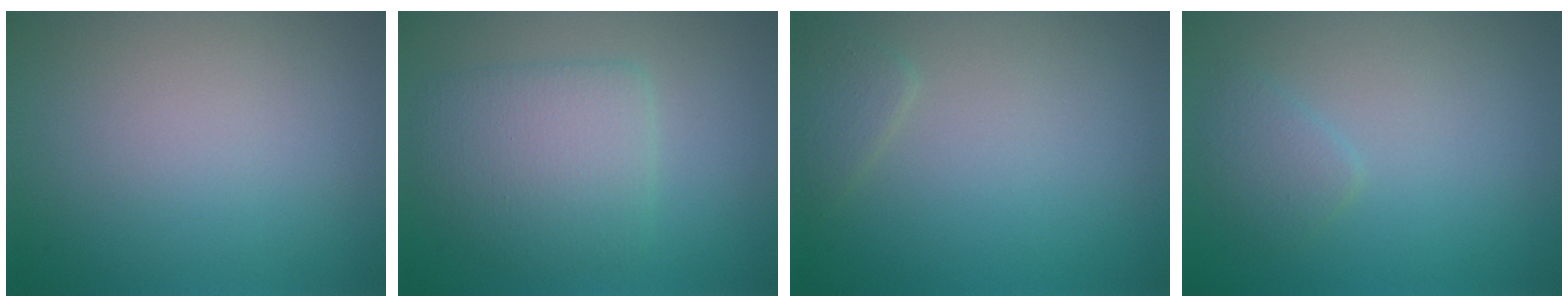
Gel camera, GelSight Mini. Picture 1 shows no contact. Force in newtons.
{"total": 4.4, "press": 4.4, "slide": 0.2}
{"total": 1.2, "press": 1.2, "slide": 0.1}
{"total": 1.5, "press": 1.5, "slide": 0.1}